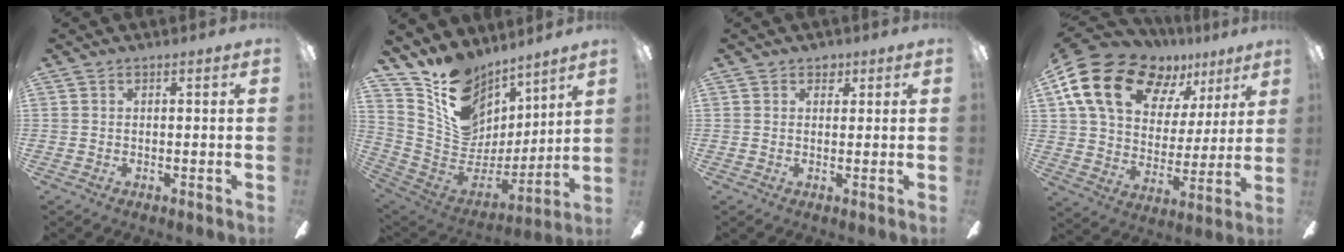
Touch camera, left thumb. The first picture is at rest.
{"total": 15.0, "force": [10.9, 9.5, 3.8], "torque": [-0.090, -0.089, 0.212]}
{"total": 2.1, "force": [1.3, 1.6, 0.7], "torque": [0.009, -0.004, 0.019]}
{"total": 20.4, "force": [12.5, 12.2, 10.7], "torque": [-0.208, -0.059, 0.229]}